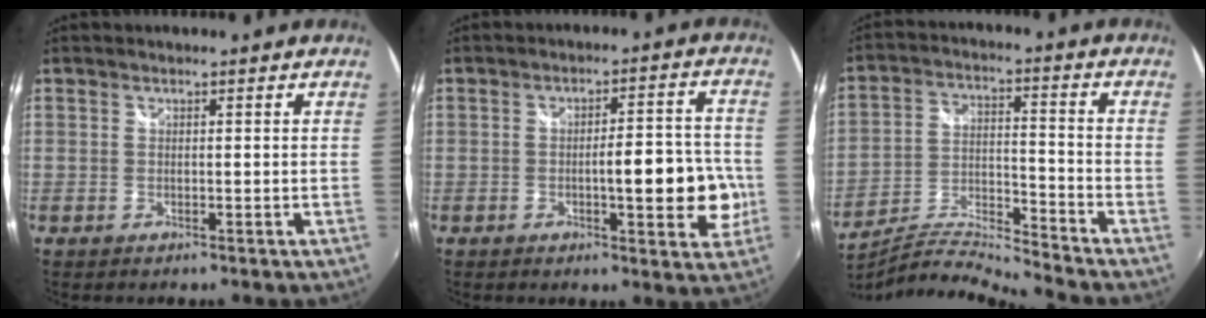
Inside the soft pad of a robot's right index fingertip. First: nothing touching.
{"total": 9.9, "force": [-2.1, 2.5, 9.4], "torque": [-0.141, -0.001, -0.019]}
{"total": 10.9, "force": [-10.4, -2.0, 2.2], "torque": [-0.045, 0.000, -0.199]}